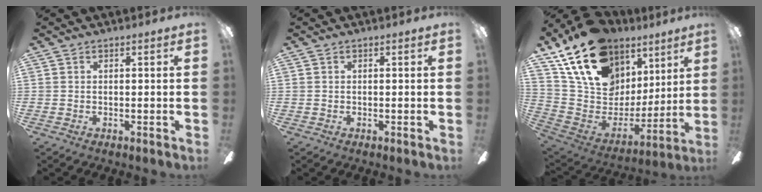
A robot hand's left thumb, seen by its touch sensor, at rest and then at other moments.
{"total": 0.0}
{"total": 21.1, "force": [13.4, 13.1, 9.6], "torque": [-0.184, -0.073, 0.256]}